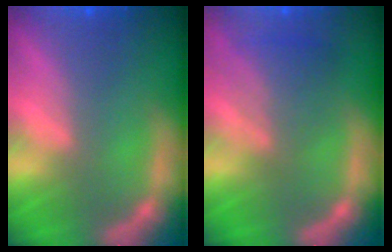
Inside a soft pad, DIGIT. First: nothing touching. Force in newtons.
{"total": 3.5}